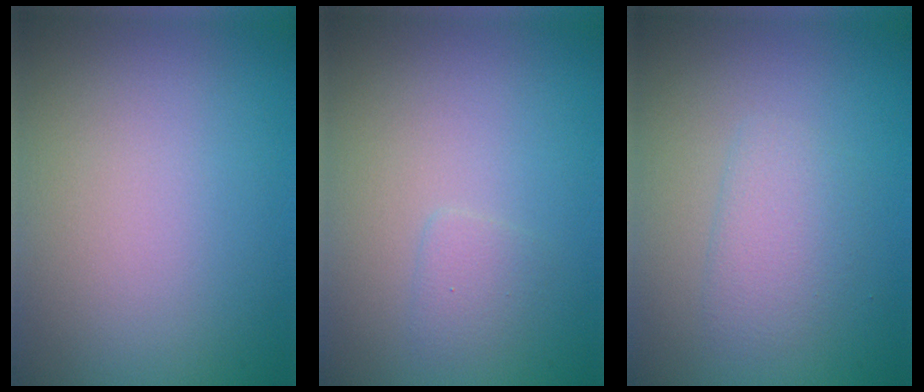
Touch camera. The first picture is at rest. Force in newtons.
{"total": 1.1, "press": 1.1, "slide": 0.1}
{"total": 2.2, "press": 2.2, "slide": 0.1}